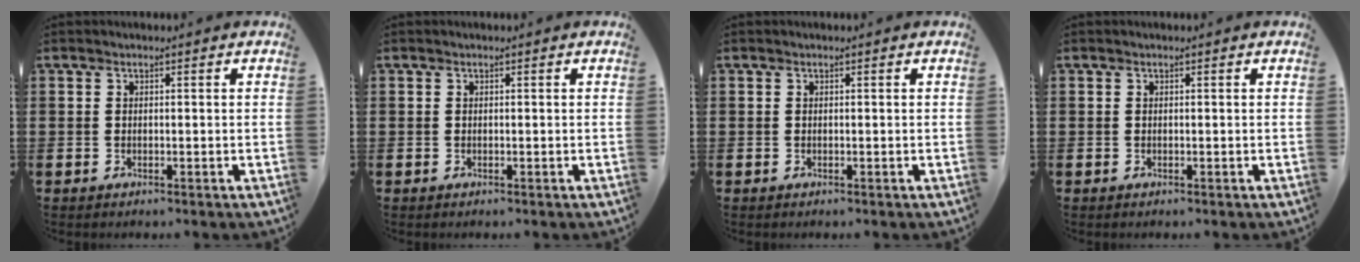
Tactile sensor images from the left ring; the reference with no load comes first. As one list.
[{"total": 0.0}, {"total": 0.0}, {"total": 0.0}]